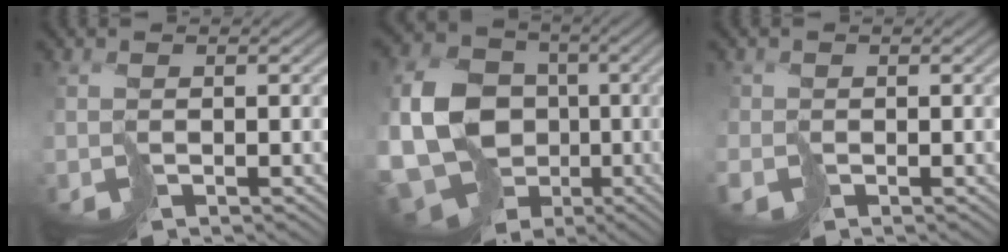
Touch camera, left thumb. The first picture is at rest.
{"total": 14.8, "force": [-1.7, 12.1, 8.3], "torque": [-0.206, -0.023, -0.019]}
{"total": 0.9, "force": [-0.4, 0.7, -0.4], "torque": [0.016, -0.003, -0.013]}